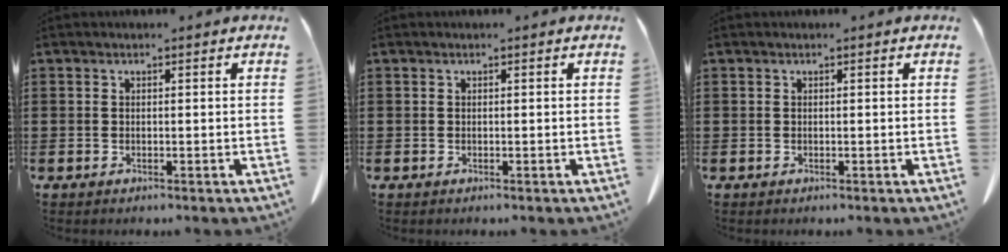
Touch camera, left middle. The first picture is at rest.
{"total": 0.0}
{"total": 0.0}